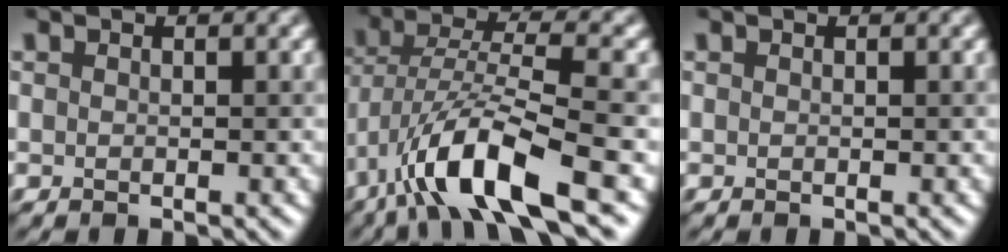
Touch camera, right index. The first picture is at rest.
{"total": 10.2, "force": [-5.4, 2.5, 8.3], "torque": [-0.151, 0.011, -0.101]}
{"total": 0.0}